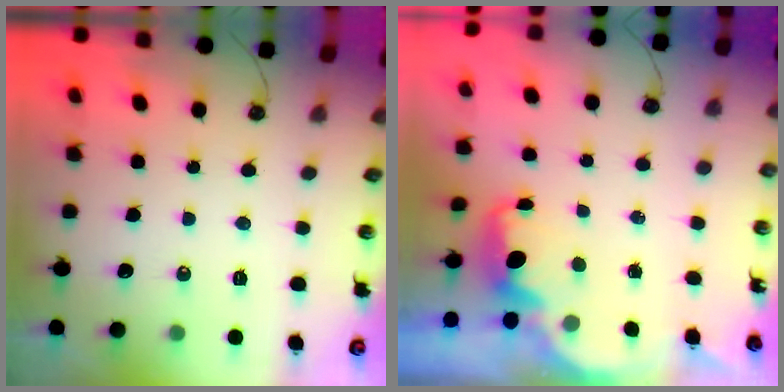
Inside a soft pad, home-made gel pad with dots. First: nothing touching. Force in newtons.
{"total": 2.3, "press": 2.2, "slide": 0.6}